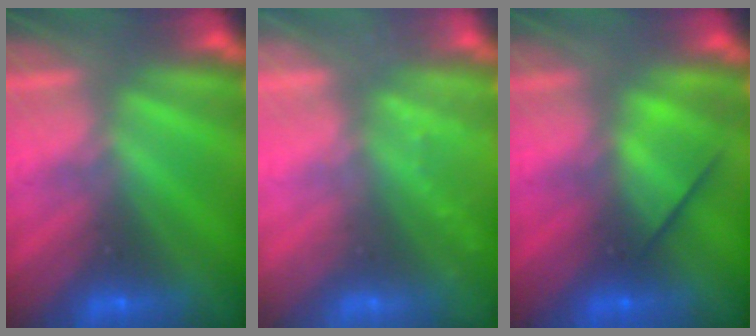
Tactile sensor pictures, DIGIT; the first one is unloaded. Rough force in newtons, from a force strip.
{"total": 2.2}
{"total": 2.6}